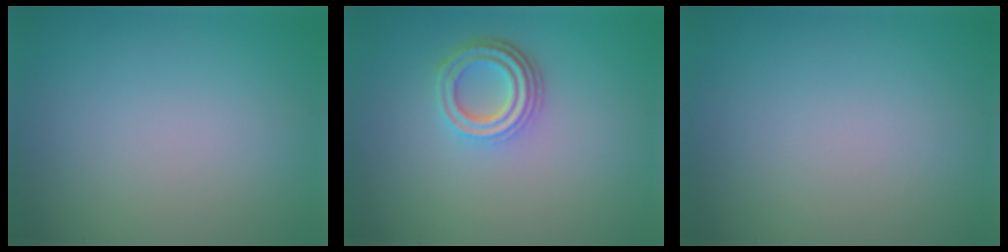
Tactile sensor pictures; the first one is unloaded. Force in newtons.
{"total": 3.7, "press": 2.9, "slide": 2.3}
{"total": 0.0}